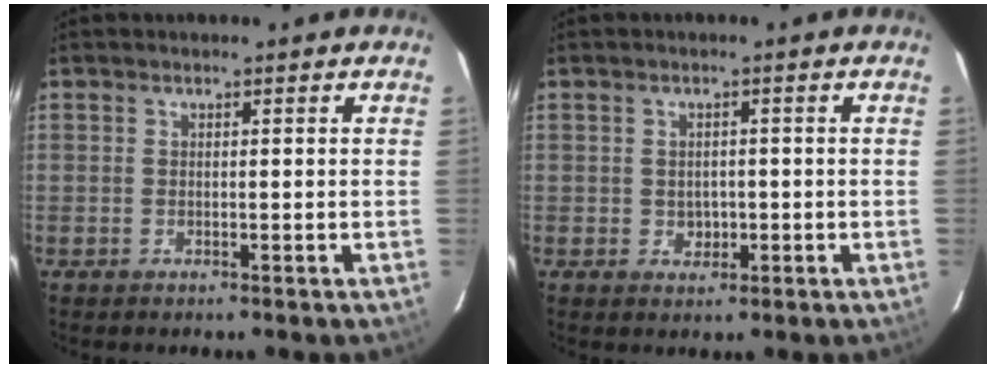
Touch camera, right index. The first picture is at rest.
{"total": 2.7, "force": [-0.5, 2.4, 1.2], "torque": [-0.020, 0.005, 0.000]}